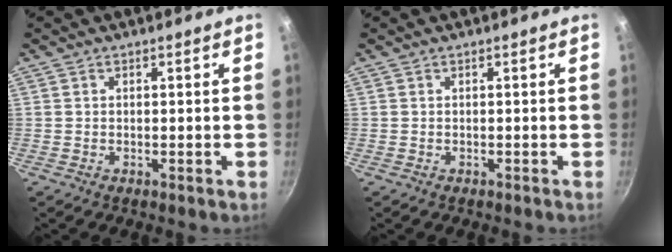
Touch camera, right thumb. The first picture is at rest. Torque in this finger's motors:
{"motor_torque": [0.00, -0.08, 0.30, 0.16, 0.04]}